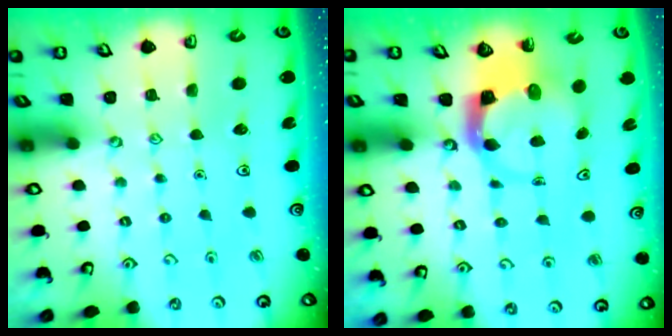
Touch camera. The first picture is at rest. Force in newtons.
{"total": 3.8, "press": 3.8, "slide": 0.6}